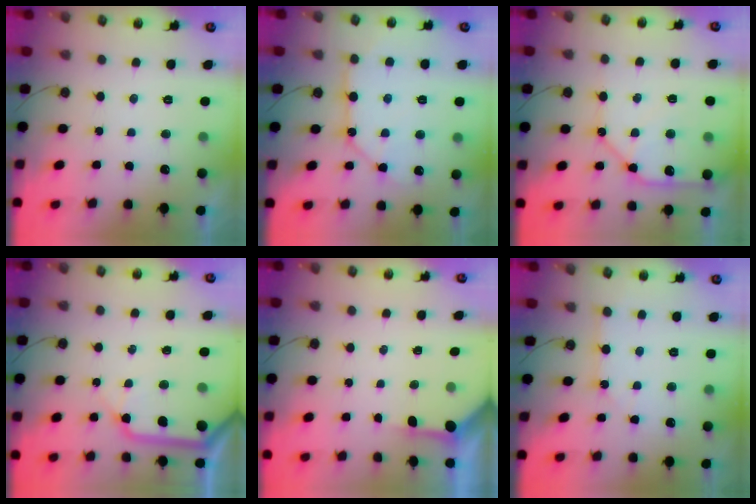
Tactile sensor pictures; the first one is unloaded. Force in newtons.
{"total": 9.9, "press": 9.8, "slide": 0.9}
{"total": 13.3, "press": 13.2, "slide": 1.6}
{"total": 12.1, "press": 12.0, "slide": 1.7}
{"total": 3.3, "press": 3.2, "slide": 0.3}
{"total": 1.9, "press": 1.9, "slide": 0.0}